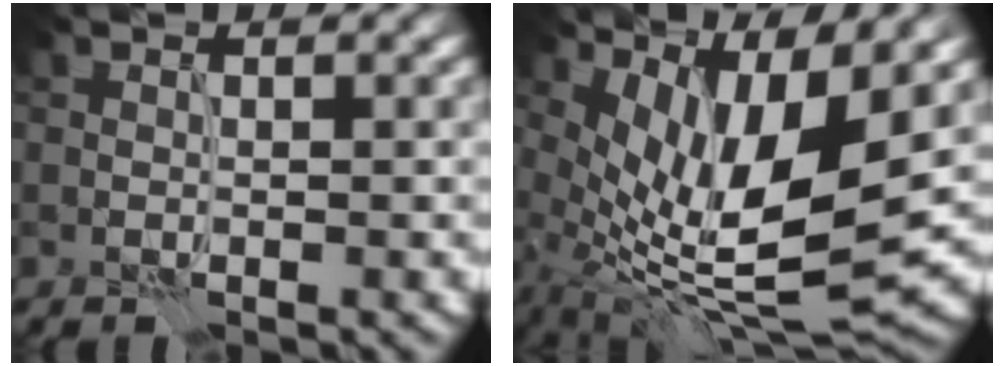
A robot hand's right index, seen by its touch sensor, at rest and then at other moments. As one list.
[{"total": 10.4, "force": [1.5, 3.2, 9.8], "torque": [-0.189, -0.009, 0.037]}]